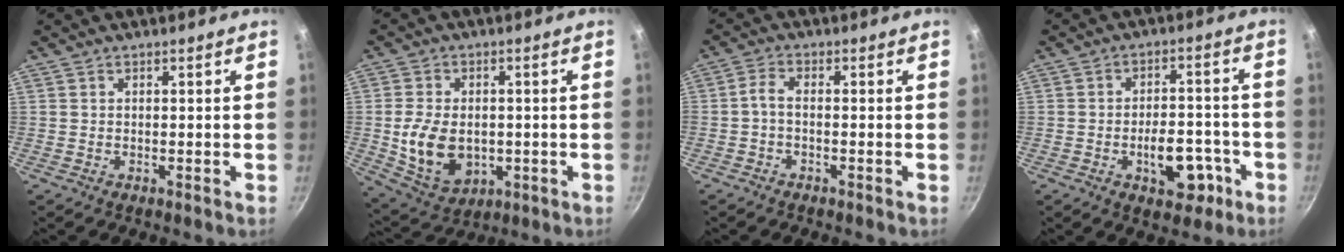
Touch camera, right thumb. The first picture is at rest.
{"total": 12.1, "force": [-1.2, 8.4, 8.5], "torque": [-0.144, -0.008, -0.005]}
{"total": 2.8, "force": [-1.0, 0.8, 2.4], "torque": [-0.065, 0.013, -0.028]}
{"total": 8.9, "force": [-2.1, 4.8, 7.1], "torque": [-0.092, 0.015, -0.032]}